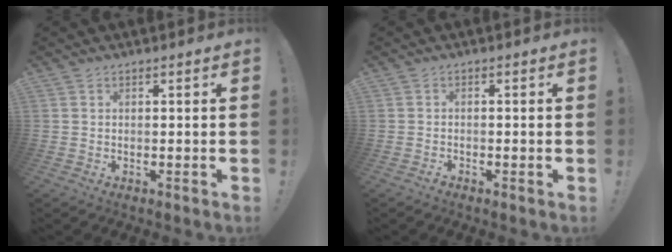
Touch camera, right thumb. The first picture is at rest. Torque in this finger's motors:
{"motor_torque": [0.19, -0.06, -0.20, -0.09, 0.04]}